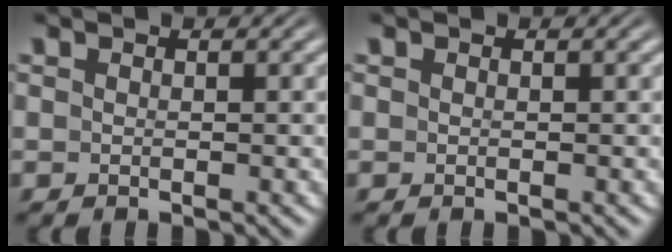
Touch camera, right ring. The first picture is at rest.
{"total": 0.0}